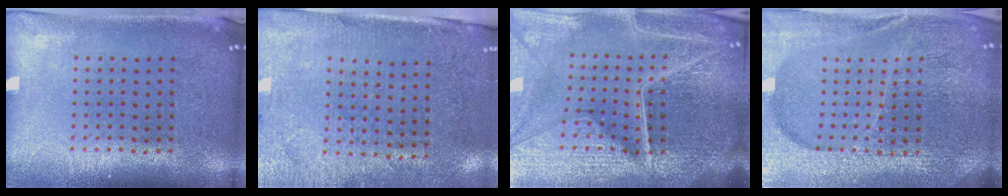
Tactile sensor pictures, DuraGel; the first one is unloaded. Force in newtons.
{"total": 2.7, "press": 2.5, "slide": 1.1}
{"total": 6.5, "press": 5.7, "slide": 3.1}
{"total": 5.4, "press": 4.9, "slide": 2.3}